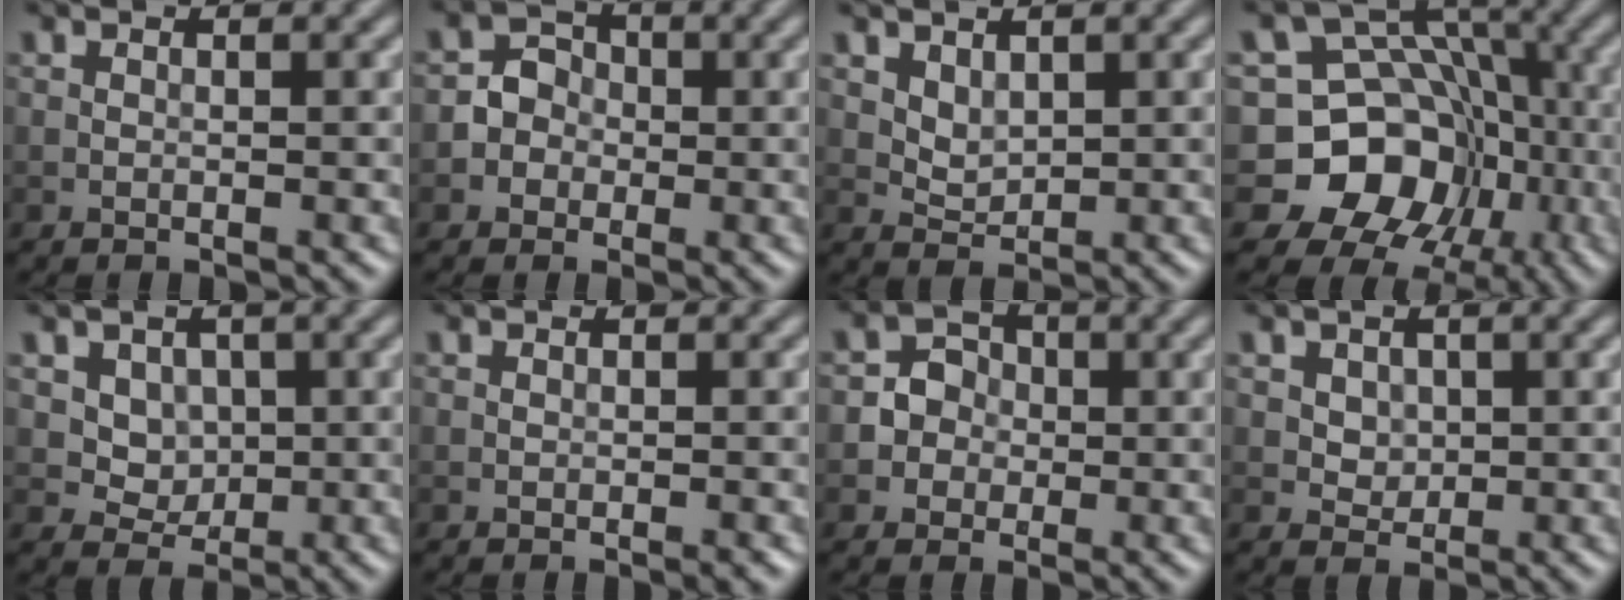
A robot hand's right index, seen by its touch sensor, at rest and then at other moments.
{"total": 2.9, "force": [-0.8, 2.7, 0.6], "torque": [0.018, 0.010, -0.024]}
{"total": 1.7, "force": [0.9, 1.1, 0.9], "torque": [-0.019, -0.005, 0.023]}
{"total": 11.9, "force": [-3.7, 10.4, 4.3], "torque": [-0.068, 0.015, -0.099]}
{"total": 3.6, "force": [1.3, 2.9, 1.7], "torque": [-0.034, -0.010, 0.036]}
{"total": 0.6, "force": [-0.4, 0.0, 0.5], "torque": [-0.004, 0.000, -0.006]}
{"total": 2.9, "force": [-0.4, 2.9, 0.5], "torque": [0.017, 0.011, -0.020]}
{"total": 2.1, "force": [0.7, 1.7, 1.0], "torque": [-0.023, -0.001, 0.026]}